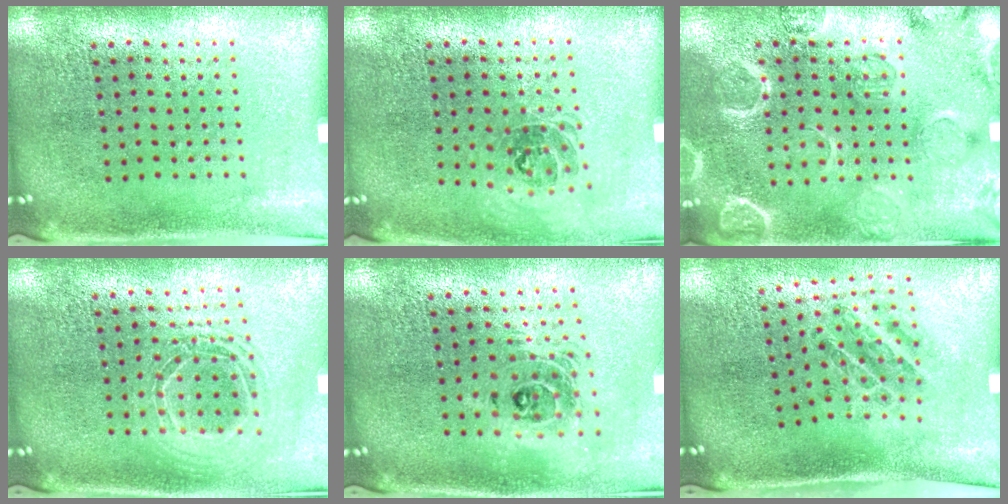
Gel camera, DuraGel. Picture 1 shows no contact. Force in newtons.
{"total": 1.0, "press": 0.8, "slide": 0.5}
{"total": 2.5, "press": 2.5, "slide": 0.2}
{"total": 1.5, "press": 1.3, "slide": 0.8}
{"total": 1.9, "press": 1.4, "slide": 1.2}
{"total": 1.1, "press": 1.0, "slide": 0.3}